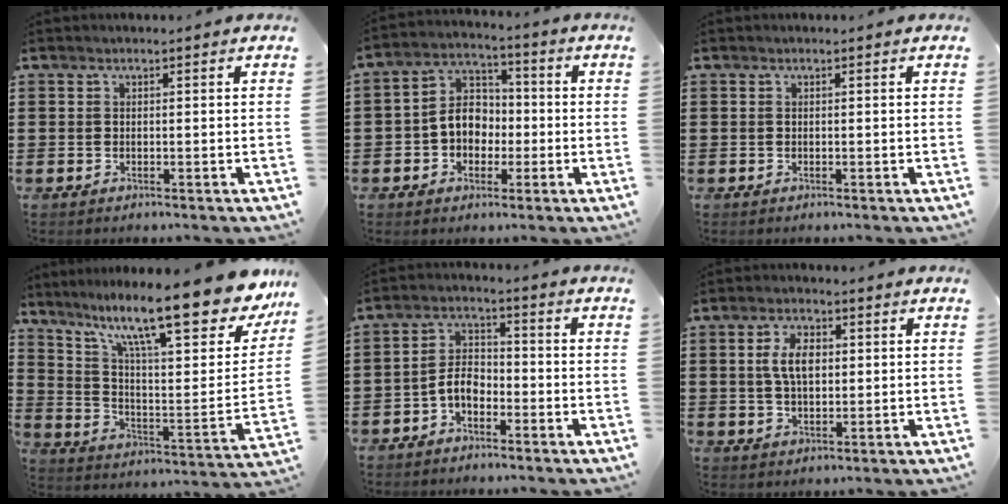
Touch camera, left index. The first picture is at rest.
{"total": 6.7, "force": [-1.2, 5.5, 3.6], "torque": [-0.078, 0.015, -0.026]}
{"total": 0.0}
{"total": 16.9, "force": [11.9, 3.3, 11.6], "torque": [-0.216, -0.073, 0.192]}
{"total": 4.5, "force": [-2.4, 2.5, 2.8], "torque": [-0.066, 0.008, -0.051]}
{"total": 5.4, "force": [1.1, 2.8, 4.5], "torque": [-0.094, 0.013, 0.017]}